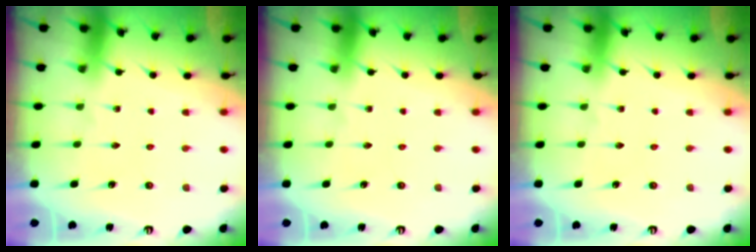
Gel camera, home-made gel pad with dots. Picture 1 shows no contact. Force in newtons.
{"total": 0.0}
{"total": 0.0}